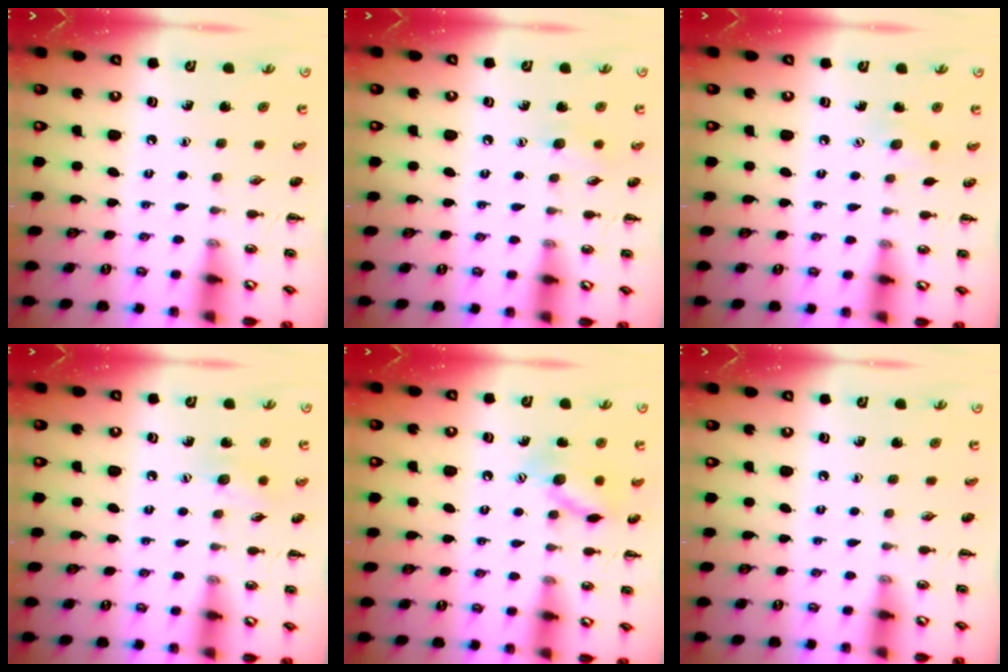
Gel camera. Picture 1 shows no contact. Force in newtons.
{"total": 6.0, "press": 5.8, "slide": 1.5}
{"total": 5.0, "press": 4.8, "slide": 1.3}
{"total": 6.0, "press": 5.8, "slide": 1.2}
{"total": 11.3, "press": 11.2, "slide": 0.8}
{"total": 0.0}